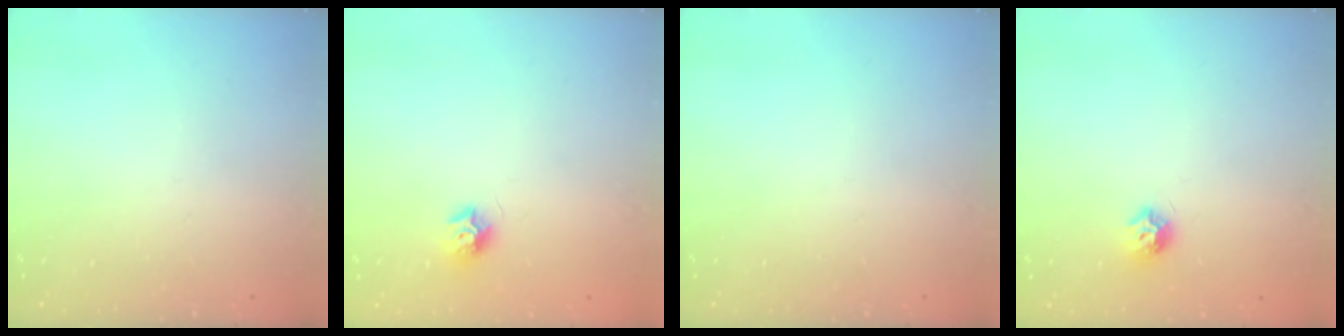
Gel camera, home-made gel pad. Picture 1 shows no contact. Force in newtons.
{"total": 7.6, "press": 7.6, "slide": 0.2}
{"total": 0.0}
{"total": 6.5, "press": 6.5, "slide": 0.3}